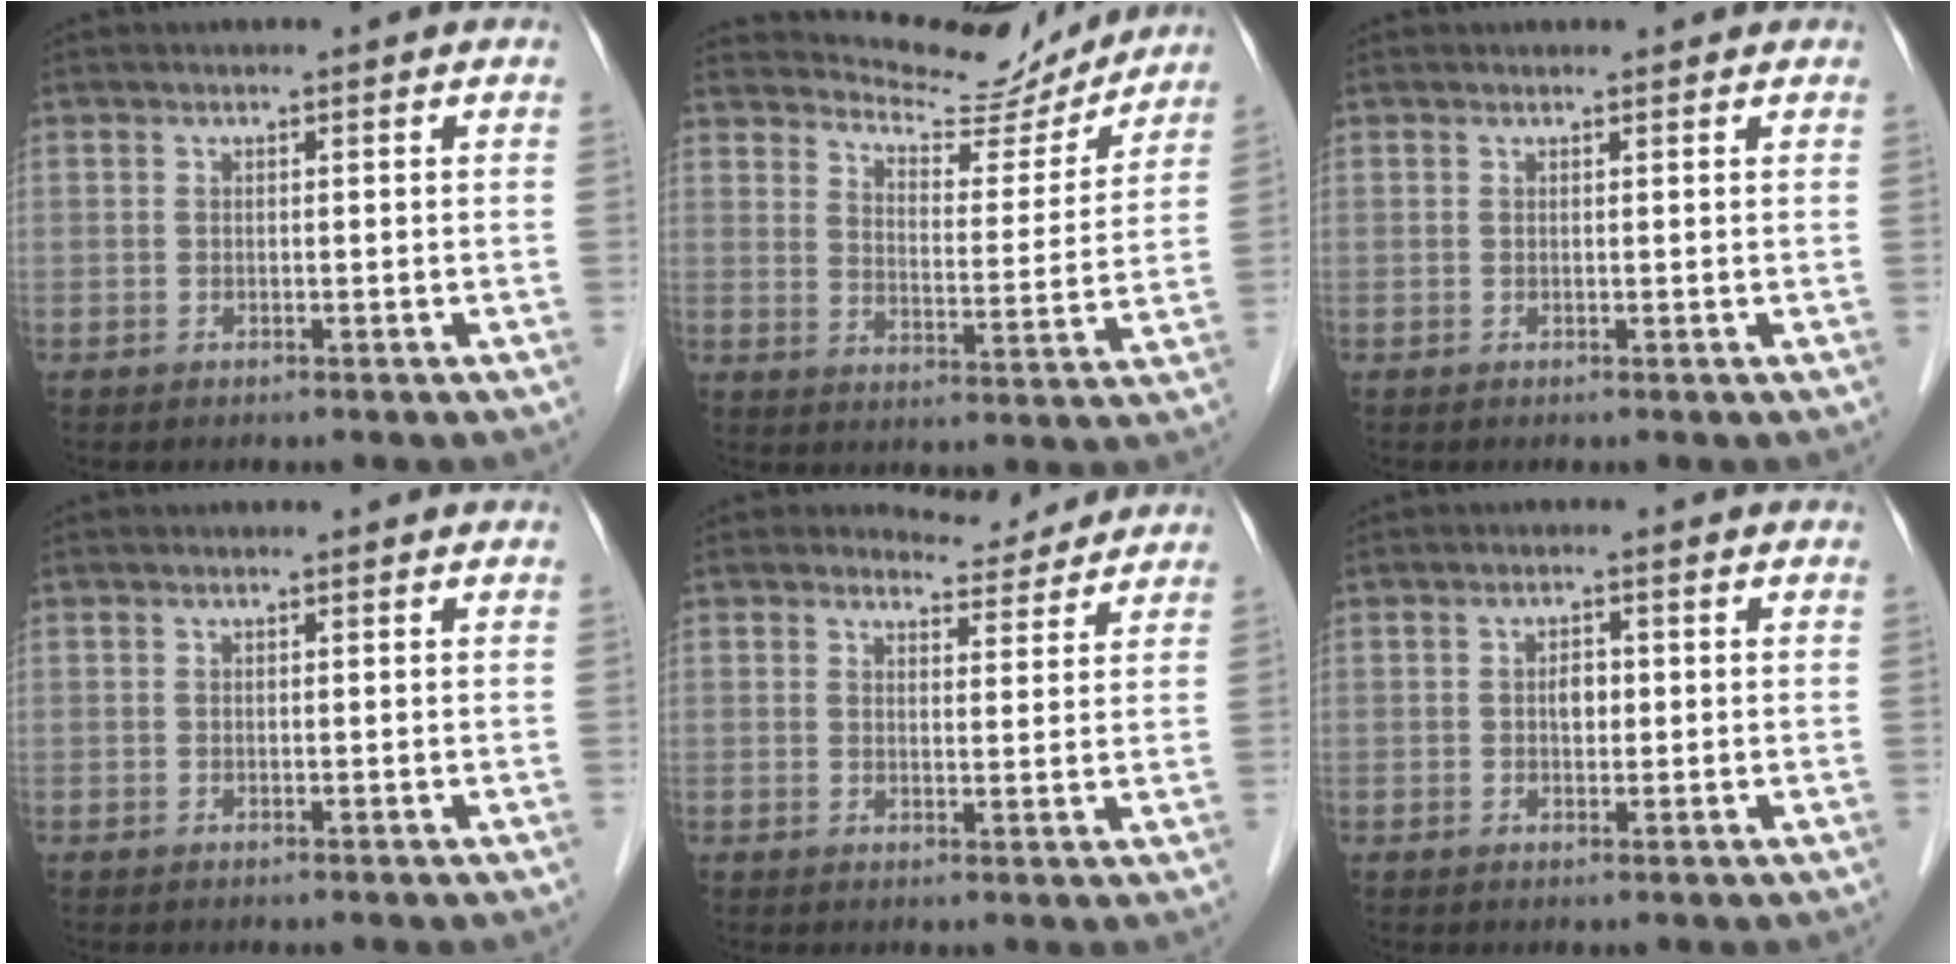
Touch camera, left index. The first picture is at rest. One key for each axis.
{"total": 13.6, "fx": 13.1, "fy": 2.5, "fz": 2.4, "tx": -0.038, "ty": -0.013, "tz": 0.179}
{"total": 1.2, "fx": 1.2, "fy": 0.4, "fz": 0.1, "tx": -0.012, "ty": 0.006, "tz": 0.013}
{"total": 0.0}
{"total": 4.1, "fx": 3.9, "fy": 1.1, "fz": -0.5, "tx": -0.001, "ty": -0.002, "tz": 0.051}
{"total": 2.1, "fx": 0.1, "fy": 1.4, "fz": 1.6, "tx": -0.027, "ty": 0.004, "tz": 0.001}